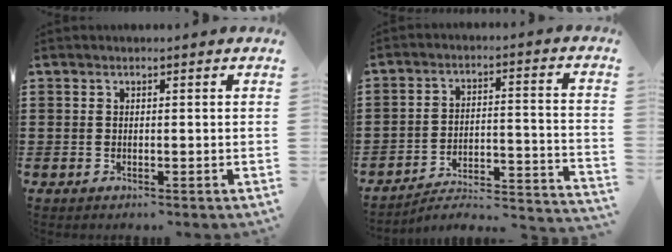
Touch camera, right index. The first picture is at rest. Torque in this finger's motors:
{"motor_torque": [-1.69, -0.45, -1.05, -0.21]}